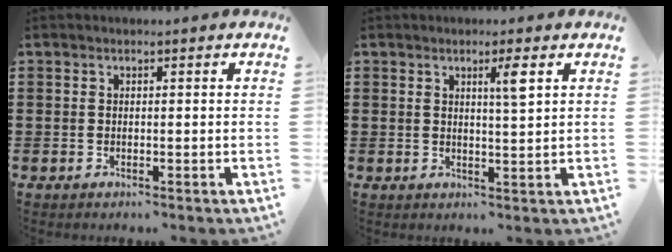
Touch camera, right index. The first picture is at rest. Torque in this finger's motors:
{"motor_torque": [-0.01, 0.21, 0.22, 0.02]}